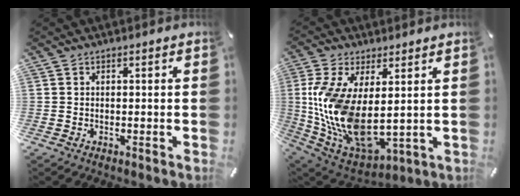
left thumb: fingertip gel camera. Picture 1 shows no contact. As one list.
[{"total": 14.9, "force": [2.4, 7.8, 12.5], "torque": [-0.281, -0.034, 0.053]}]